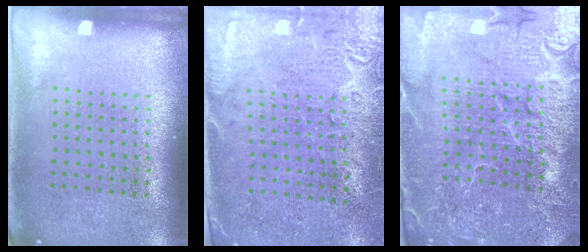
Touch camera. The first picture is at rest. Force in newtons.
{"total": 2.7, "press": 2.4, "slide": 1.2}
{"total": 5.5, "press": 5.1, "slide": 2.1}